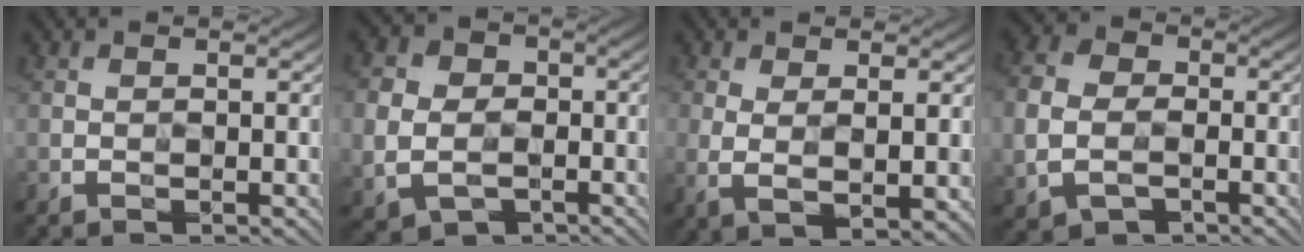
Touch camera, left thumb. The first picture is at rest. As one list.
[{"total": 9.3, "force": [-1.8, 8.3, 3.8], "torque": [-0.133, -0.012, -0.053]}, {"total": 4.6, "force": [0.7, 1.8, 4.2], "torque": [-0.096, -0.014, 0.017]}, {"total": 7.6, "force": [-1.9, 6.2, 4.0], "torque": [-0.122, -0.013, -0.053]}]